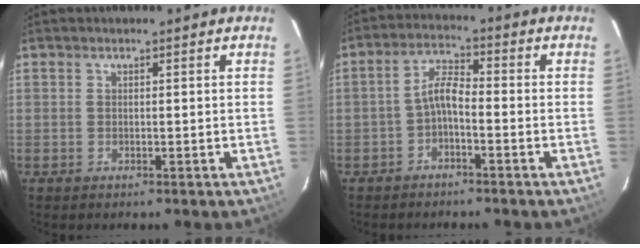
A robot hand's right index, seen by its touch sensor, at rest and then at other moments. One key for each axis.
{"total": 4.0, "fx": -2.1, "fy": 1.2, "fz": 3.1, "tx": -0.071, "ty": 0.016, "tz": -0.040}